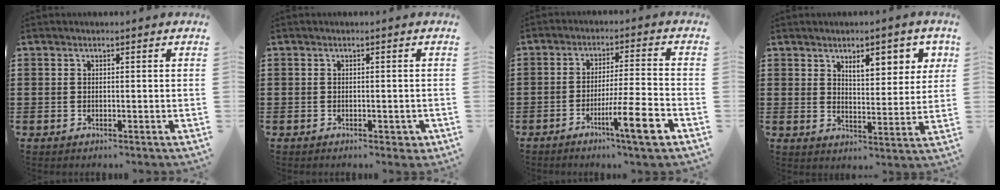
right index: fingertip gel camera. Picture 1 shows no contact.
{"total": 1.2, "force": [-0.7, 0.7, 0.7], "torque": [-0.016, 0.000, -0.014]}
{"total": 9.5, "force": [-4.8, 0.6, 8.2], "torque": [-0.130, 0.002, -0.082]}
{"total": 6.4, "force": [3.6, 2.5, 4.7], "torque": [-0.070, -0.004, 0.054]}